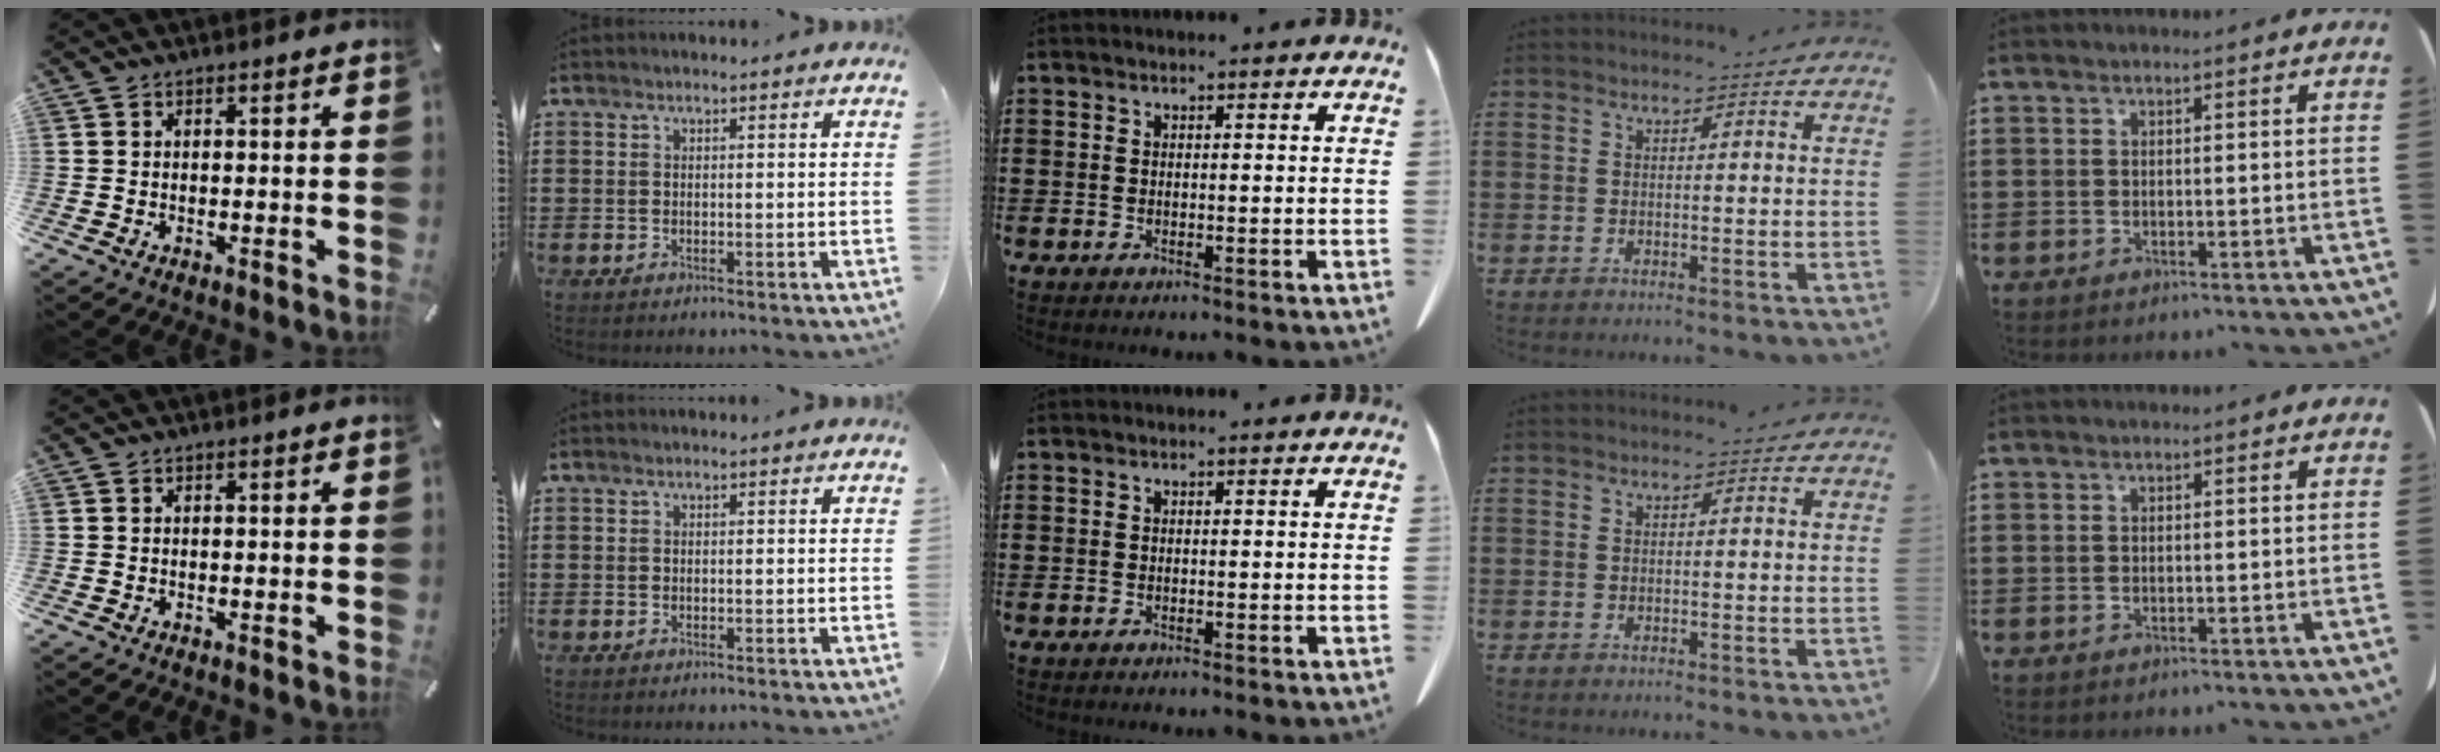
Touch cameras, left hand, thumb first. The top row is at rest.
{}